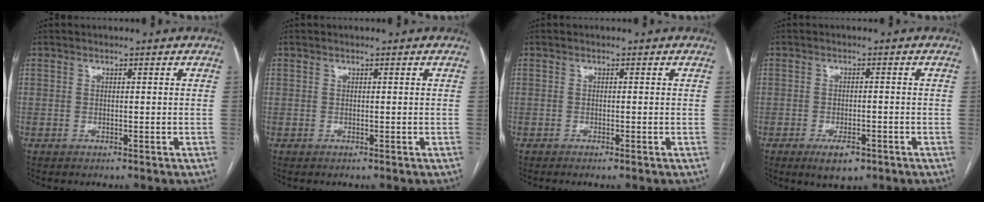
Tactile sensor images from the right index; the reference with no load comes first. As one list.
[{"total": 0.0}, {"total": 0.5, "force": [-0.2, 0.0, 0.5], "torque": [-0.009, 0.000, -0.002]}, {"total": 4.3, "force": [-2.4, 1.8, 3.1], "torque": [-0.050, -0.003, -0.031]}]